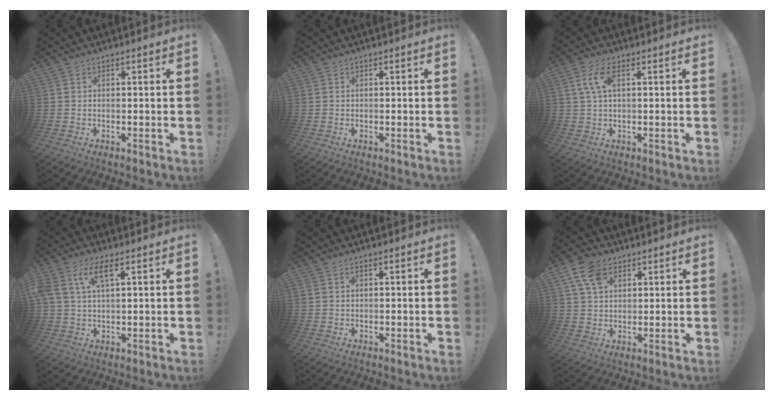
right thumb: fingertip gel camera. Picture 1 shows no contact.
{"total": 0.0}
{"total": 6.2, "force": [1.9, 2.3, 5.4], "torque": [-0.105, 0.001, 0.032]}
{"total": 8.1, "force": [3.7, 3.7, 6.2], "torque": [-0.127, 0.001, 0.070]}
{"total": 1.0, "force": [0.5, 0.5, 0.7], "torque": [-0.020, 0.003, 0.010]}
{"total": 9.5, "force": [4.5, 6.2, 5.6], "torque": [-0.095, -0.004, 0.088]}